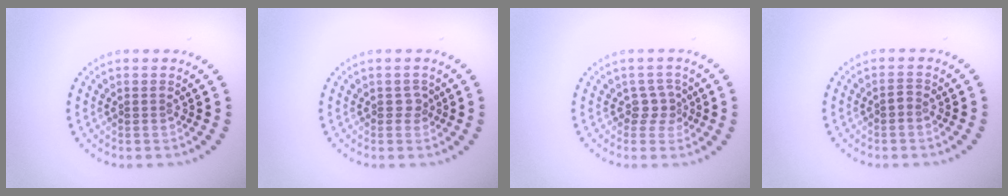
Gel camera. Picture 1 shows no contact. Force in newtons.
{"total": 0.9, "press": 0.6, "slide": 0.7}
{"total": 1.8, "press": 1.3, "slide": 1.2}
{"total": 0.6, "press": 0.5, "slide": 0.1}